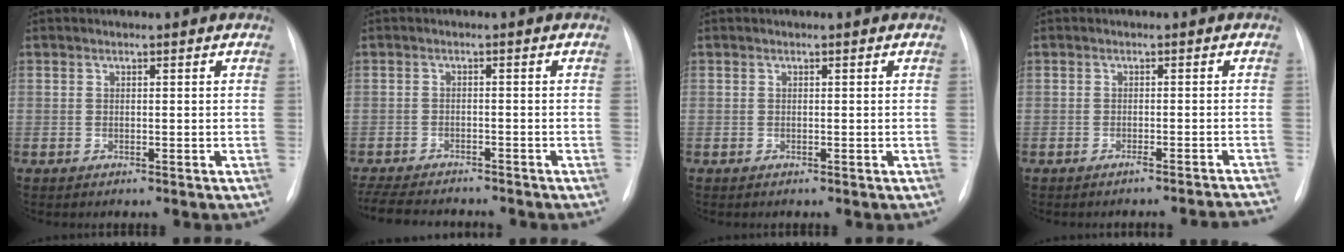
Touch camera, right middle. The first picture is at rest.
{"total": 10.9, "force": [-9.7, 2.7, 4.1], "torque": [-0.082, -0.010, -0.140]}
{"total": 0.0}
{"total": 6.5, "force": [-6.4, -0.3, 1.0], "torque": [0.001, 0.007, -0.069]}